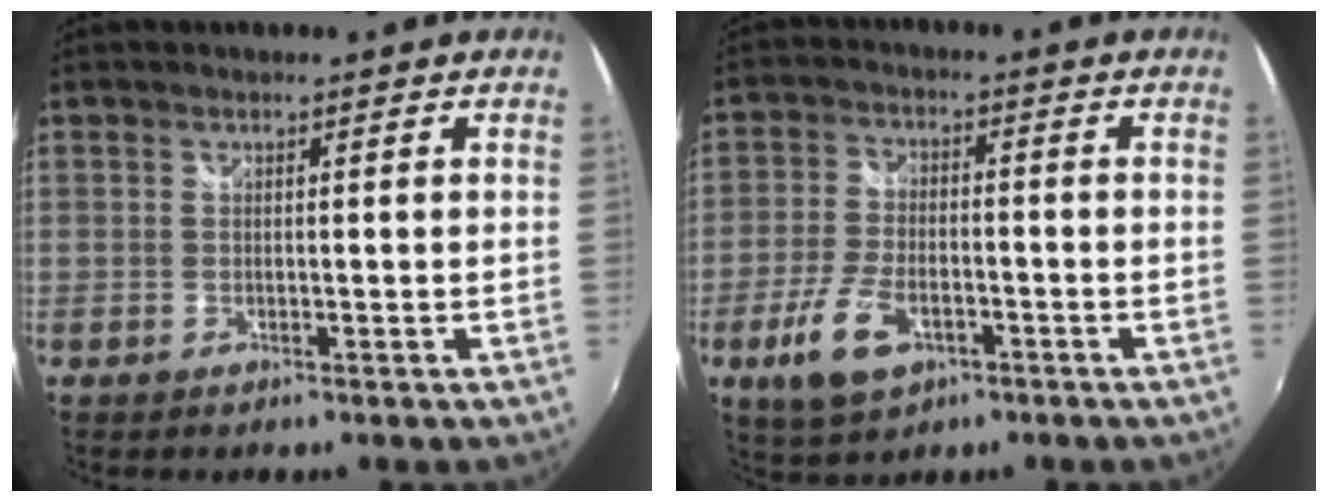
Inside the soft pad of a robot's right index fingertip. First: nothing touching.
{"total": 9.9, "force": [-4.6, 5.2, 7.1], "torque": [-0.160, -0.008, -0.080]}